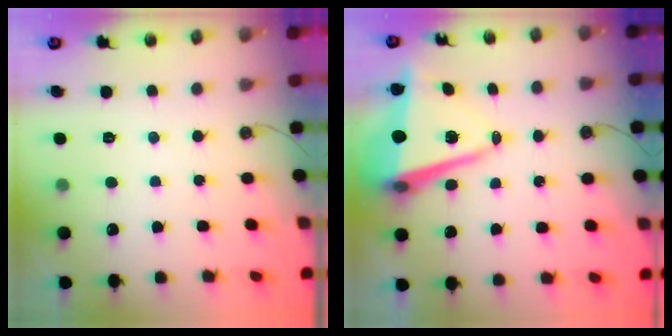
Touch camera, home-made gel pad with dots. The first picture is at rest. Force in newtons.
{"total": 10.3, "press": 9.8, "slide": 3.1}